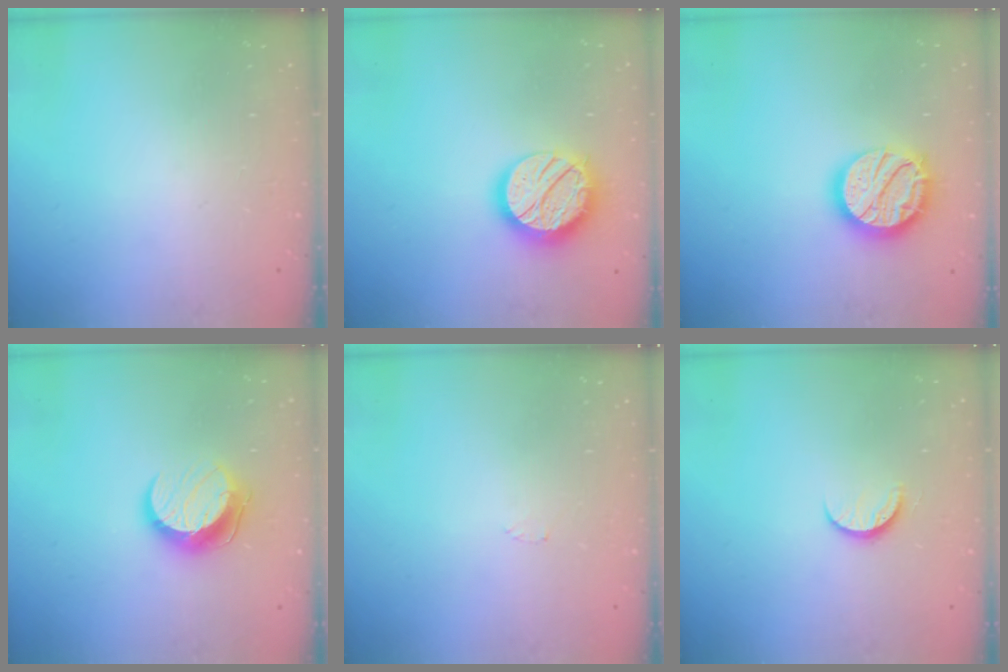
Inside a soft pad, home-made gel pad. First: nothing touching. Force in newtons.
{"total": 16.9, "press": 16.8, "slide": 1.4}
{"total": 18.0, "press": 17.9, "slide": 1.3}
{"total": 10.2, "press": 10.2, "slide": 0.9}
{"total": 2.3, "press": 2.3, "slide": 0.2}
{"total": 6.2, "press": 6.2, "slide": 0.6}